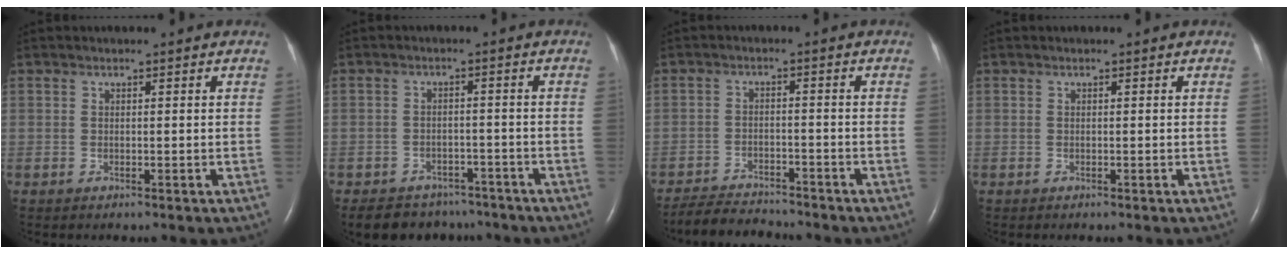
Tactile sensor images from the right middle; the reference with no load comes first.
{"total": 8.9, "force": [-7.5, 4.5, 1.6], "torque": [-0.019, 0.006, -0.098]}
{"total": 7.2, "force": [-6.9, 1.1, 1.6], "torque": [-0.029, -0.015, -0.114]}
{"total": 0.0}